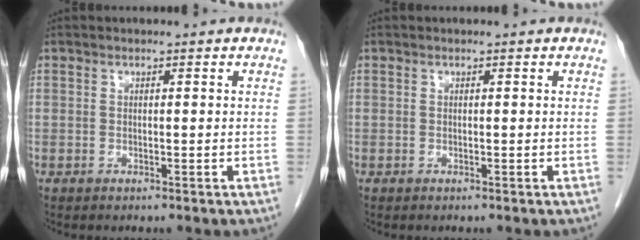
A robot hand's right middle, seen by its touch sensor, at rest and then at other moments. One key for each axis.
{"total": 0.0}